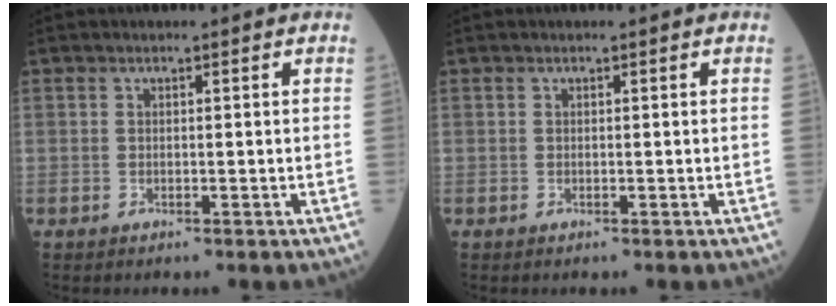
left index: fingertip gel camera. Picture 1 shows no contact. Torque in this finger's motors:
{"motor_torque": [0.01, -0.01, 0.00, 0.00]}